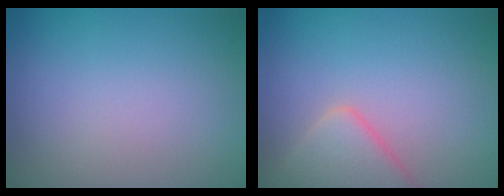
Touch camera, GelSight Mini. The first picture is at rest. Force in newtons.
{"total": 3.7, "press": 3.7, "slide": 0.3}